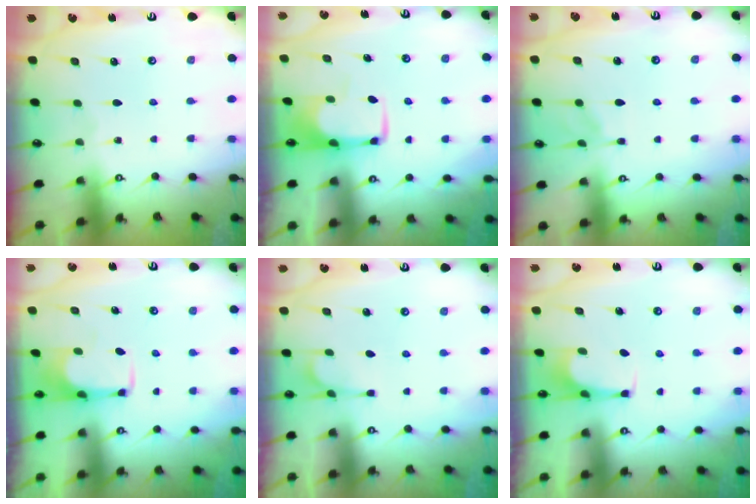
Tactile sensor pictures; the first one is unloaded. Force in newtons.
{"total": 1.8, "press": 1.8, "slide": 0.5}
{"total": 5.2, "press": 5.2, "slide": 0.3}
{"total": 3.6, "press": 3.5, "slide": 0.7}
{"total": 4.3, "press": 4.0, "slide": 1.4}
{"total": 0.7, "press": 0.7, "slide": 0.3}